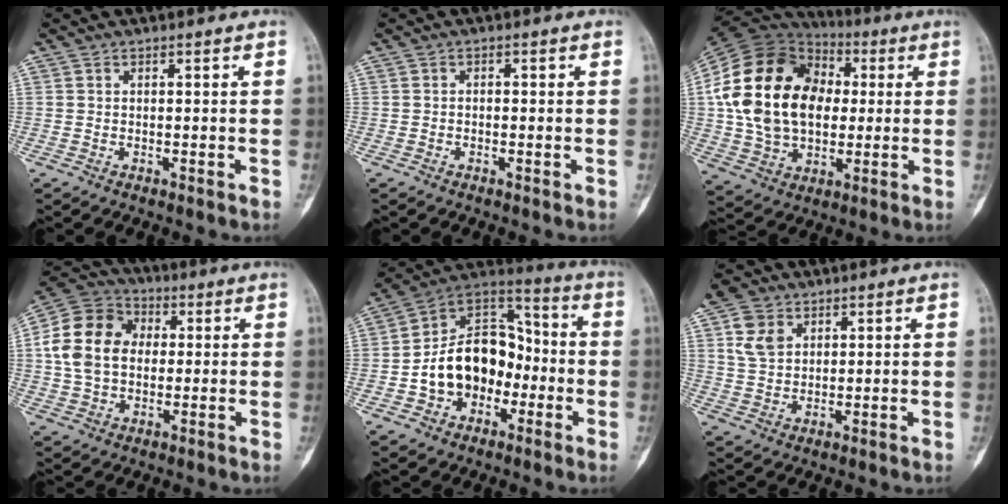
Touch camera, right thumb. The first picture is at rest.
{"total": 0.5, "force": [-0.2, 0.3, 0.4], "torque": [-0.001, 0.001, -0.010]}
{"total": 26.0, "force": [2.5, 18.0, 18.6], "torque": [-0.359, 0.020, 0.049]}
{"total": 14.4, "force": [1.3, 10.8, 9.4], "torque": [-0.162, 0.025, 0.015]}
{"total": 16.9, "force": [-3.7, 12.4, 10.8], "torque": [-0.135, 0.054, -0.070]}
{"total": 6.0, "force": [2.6, 4.5, 3.0], "torque": [-0.045, -0.002, 0.054]}